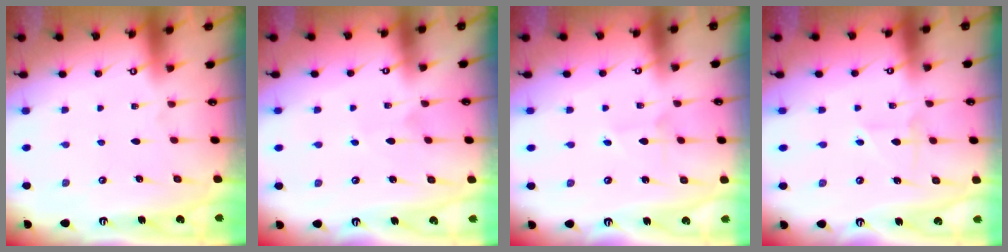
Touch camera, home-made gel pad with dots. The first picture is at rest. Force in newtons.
{"total": 3.2, "press": 3.2, "slide": 0.3}
{"total": 2.0, "press": 2.0, "slide": 0.2}
{"total": 2.7, "press": 2.7, "slide": 0.3}